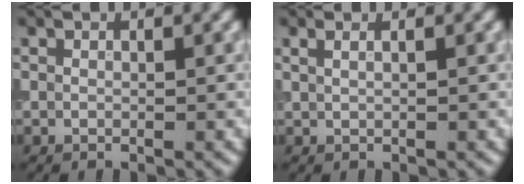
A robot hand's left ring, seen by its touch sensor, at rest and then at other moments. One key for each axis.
{"total": 2.4, "fx": 1.3, "fy": 1.3, "fz": 1.6, "tx": -0.006, "ty": 0.010, "tz": -0.007}